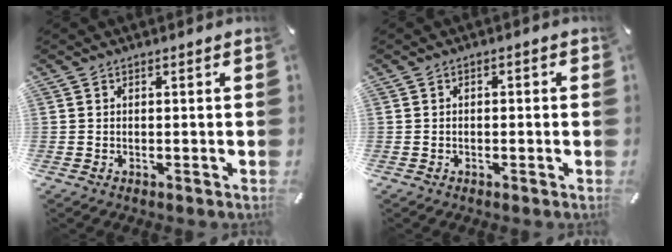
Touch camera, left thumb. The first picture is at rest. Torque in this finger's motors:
{"motor_torque": [-0.04, -0.29, -0.04, 0.03, -0.01]}